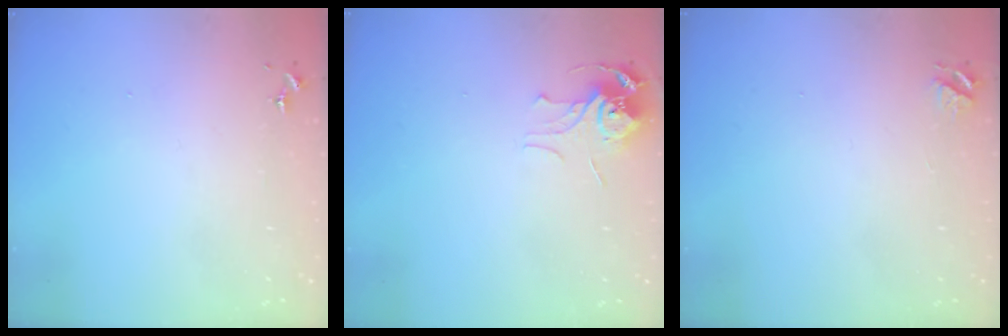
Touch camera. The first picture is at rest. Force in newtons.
{"total": 7.8, "press": 7.7, "slide": 0.7}
{"total": 4.0, "press": 3.9, "slide": 0.4}